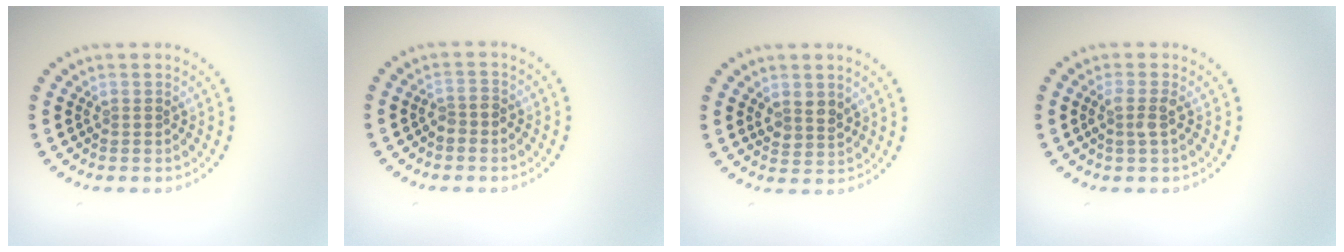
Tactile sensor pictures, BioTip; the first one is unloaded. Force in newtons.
{"total": 1.4, "press": 1.2, "slide": 0.7}
{"total": 2.0, "press": 1.8, "slide": 0.9}
{"total": 1.5, "press": 1.2, "slide": 0.9}